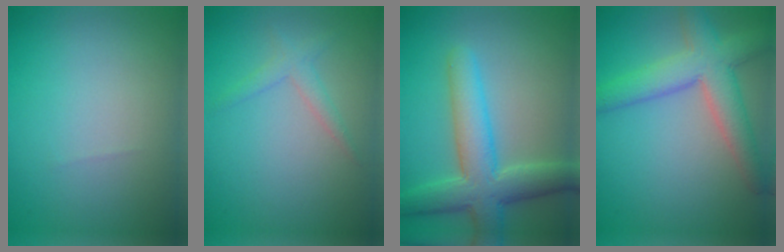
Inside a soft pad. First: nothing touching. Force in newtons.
{"total": 1.7, "press": 1.7, "slide": 0.1}
{"total": 6.5, "press": 6.5, "slide": 0.2}
{"total": 6.1, "press": 6.0, "slide": 0.6}